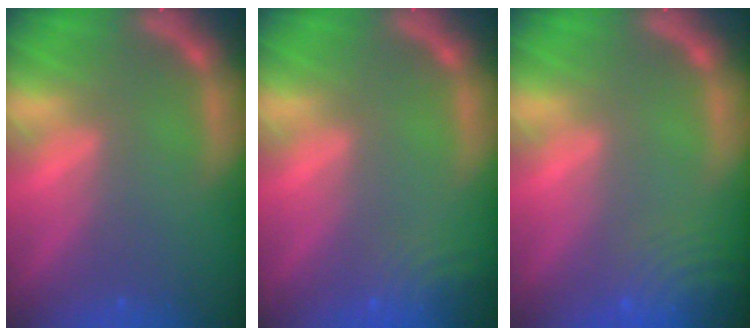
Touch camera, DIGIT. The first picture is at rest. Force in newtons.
{"total": 5.1}
{"total": 9.0}